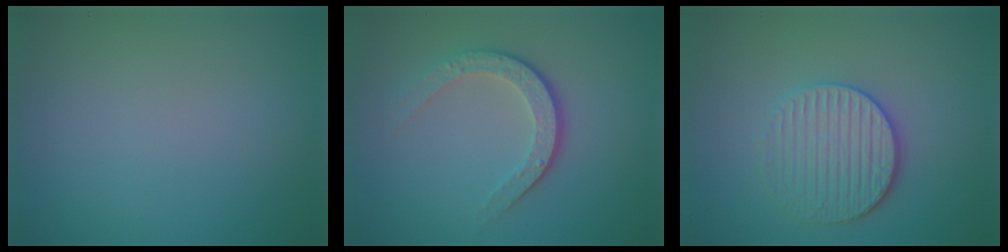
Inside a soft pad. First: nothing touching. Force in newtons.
{"total": 3.6, "press": 2.5, "slide": 2.6}
{"total": 3.8, "press": 3.4, "slide": 1.7}